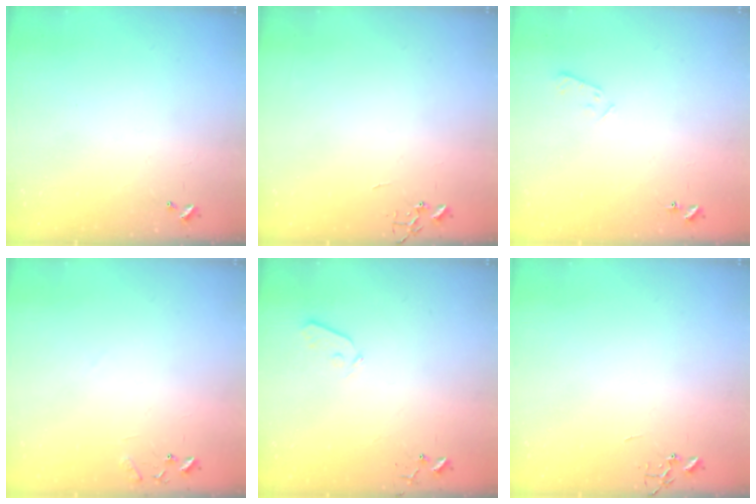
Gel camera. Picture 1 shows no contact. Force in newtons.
{"total": 0.0}
{"total": 4.5, "press": 4.5, "slide": 0.4}
{"total": 8.3, "press": 8.3, "slide": 0.6}
{"total": 3.6, "press": 3.5, "slide": 0.7}
{"total": 0.0}